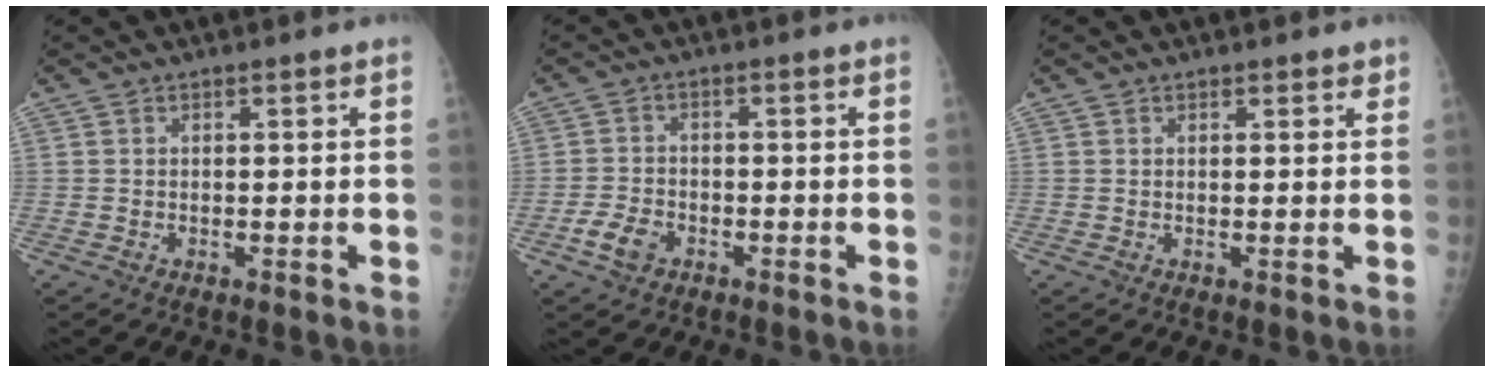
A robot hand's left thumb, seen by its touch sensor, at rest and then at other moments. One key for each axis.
{"total": 4.5, "fx": -2.3, "fy": 3.0, "fz": 2.4, "tx": -0.044, "ty": 0.012, "tz": -0.041}
{"total": 1.2, "fx": 0.9, "fy": 0.7, "fz": 0.2, "tx": 0.011, "ty": -0.005, "tz": 0.008}